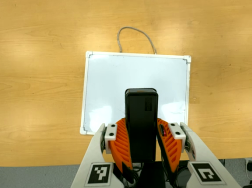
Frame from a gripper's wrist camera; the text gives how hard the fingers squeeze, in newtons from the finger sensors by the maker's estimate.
{"total": 6.0, "left": 5.2, "right": 6.8}